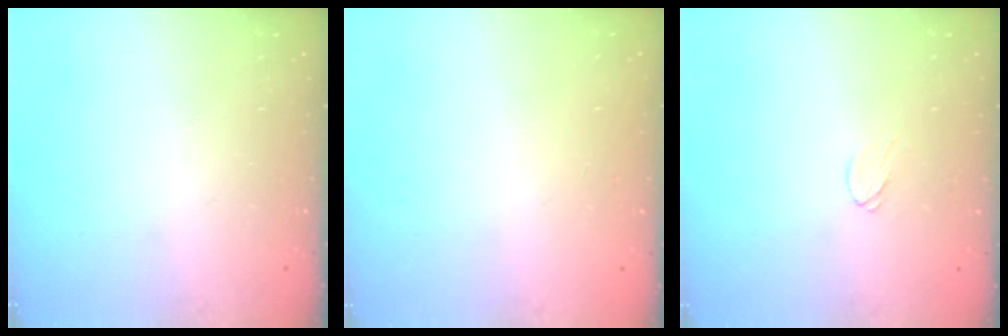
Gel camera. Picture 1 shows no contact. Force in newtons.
{"total": 0.6, "press": 0.5, "slide": 0.1}
{"total": 3.4, "press": 3.4, "slide": 0.2}